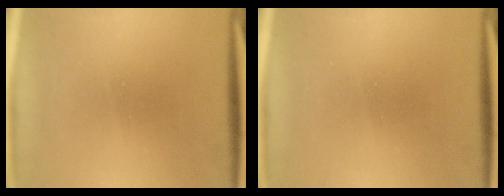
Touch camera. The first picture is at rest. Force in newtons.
{"total": 0.0}